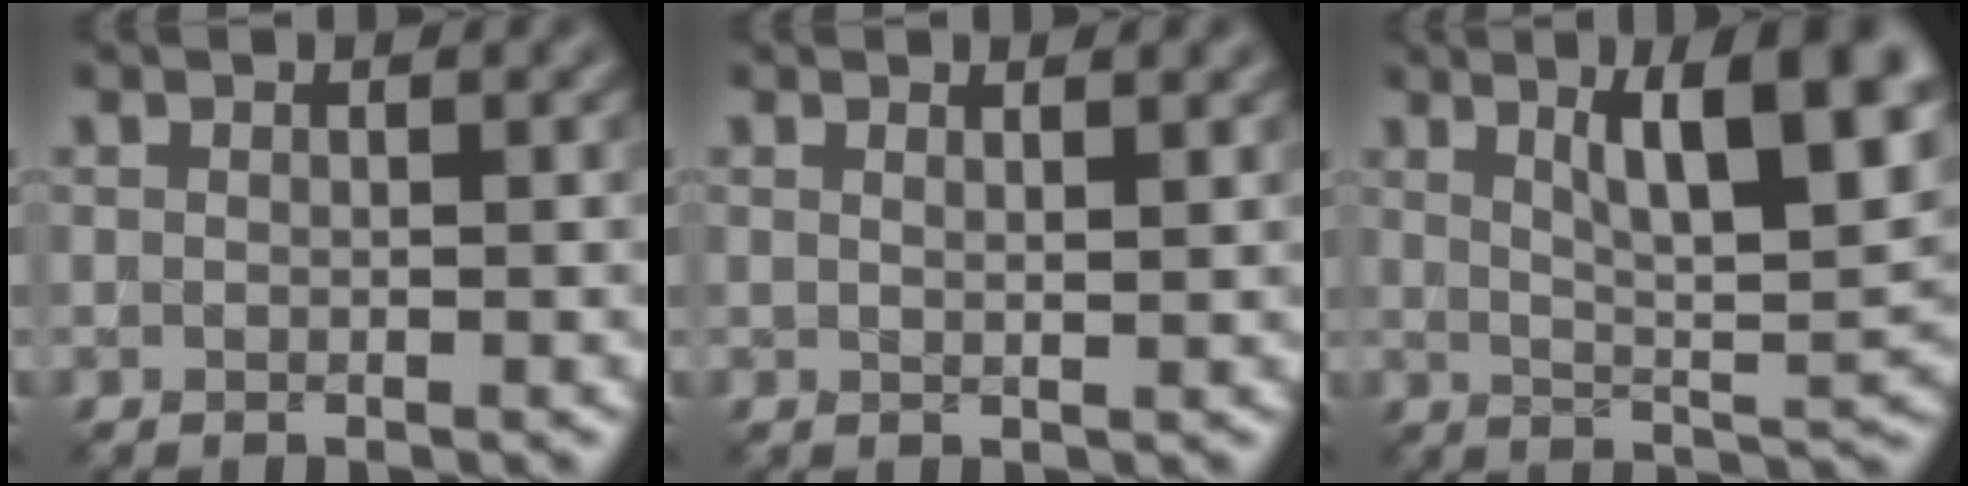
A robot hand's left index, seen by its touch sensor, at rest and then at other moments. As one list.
[{"total": 1.0, "force": [0.8, 0.1, 0.4], "torque": [-0.002, 0.002, 0.012]}, {"total": 10.3, "force": [4.2, 3.0, 8.9], "torque": [-0.111, 0.010, 0.064]}]